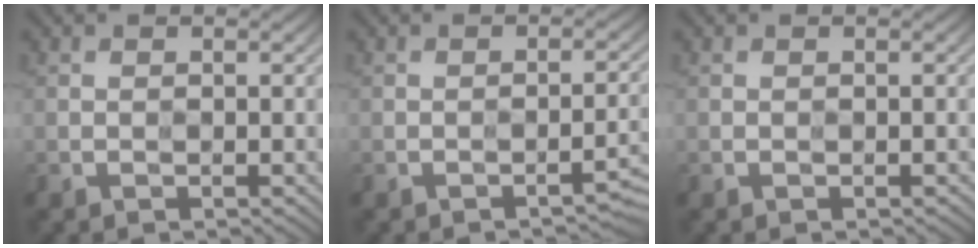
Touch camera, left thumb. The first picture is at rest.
{"total": 3.0, "force": [-2.1, 0.9, 2.0], "torque": [-0.014, 0.001, -0.027]}
{"total": 0.0}